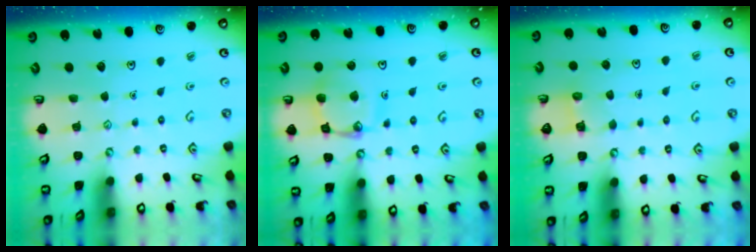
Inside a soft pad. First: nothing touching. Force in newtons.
{"total": 13.8, "press": 13.7, "slide": 1.5}
{"total": 3.8, "press": 3.8, "slide": 0.1}